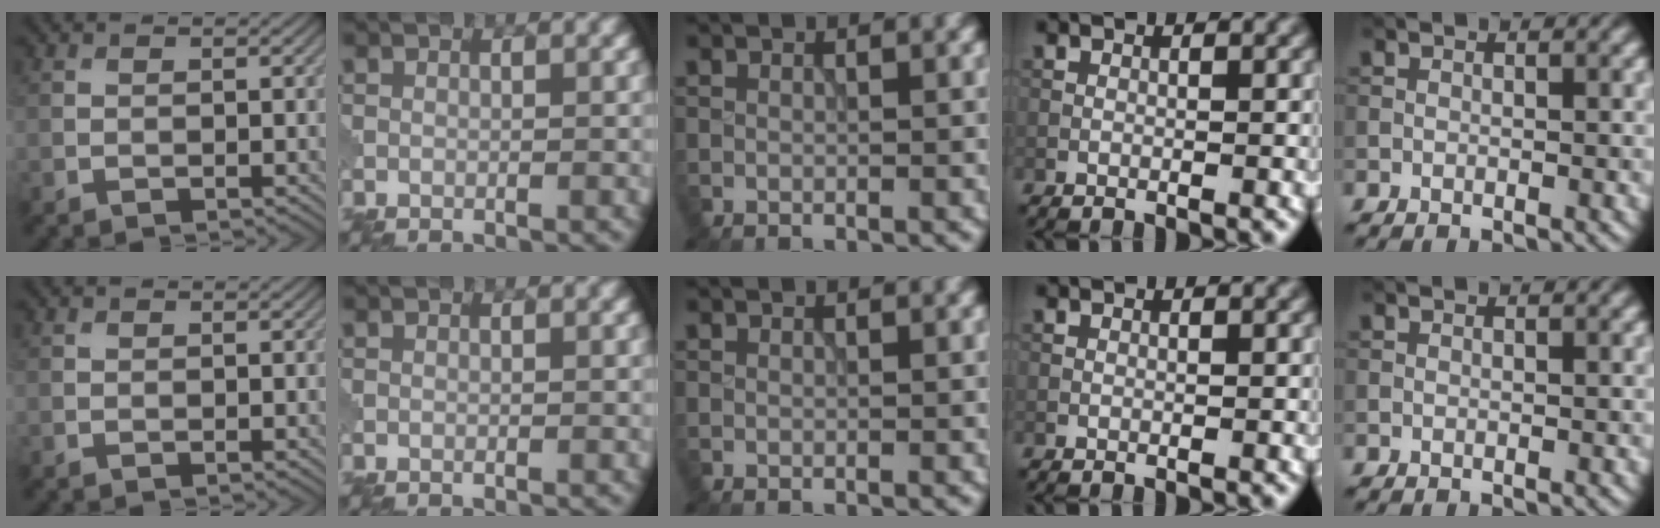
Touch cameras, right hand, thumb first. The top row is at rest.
{}